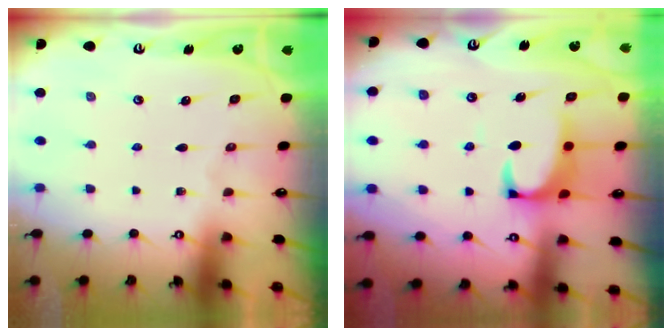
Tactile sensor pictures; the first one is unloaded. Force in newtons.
{"total": 2.2, "press": 2.0, "slide": 0.9}